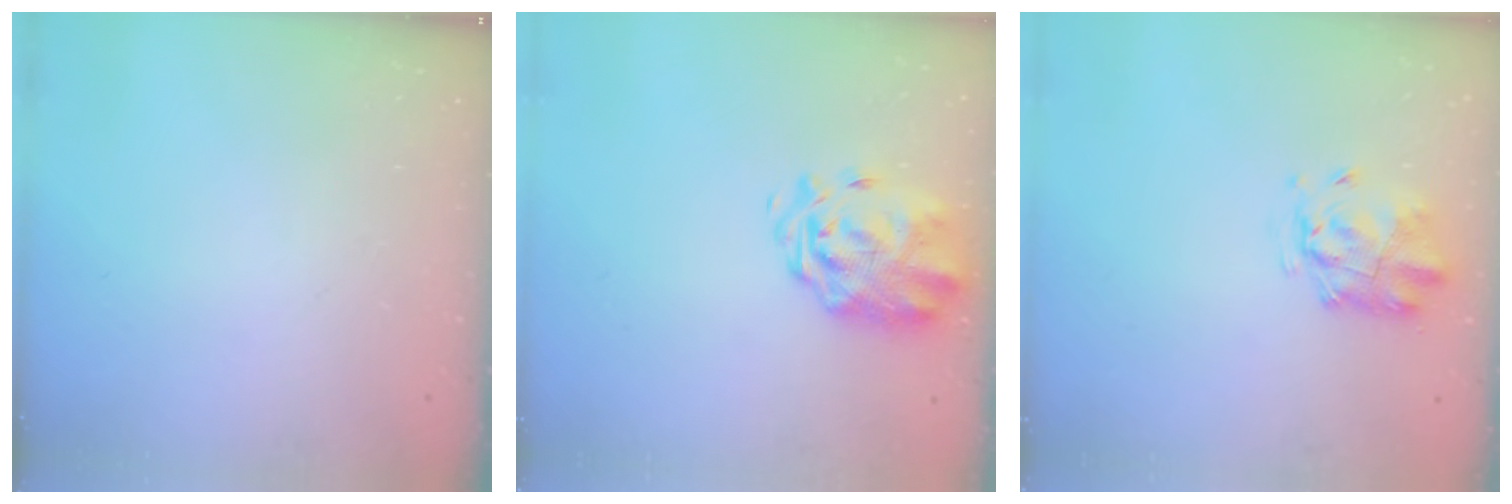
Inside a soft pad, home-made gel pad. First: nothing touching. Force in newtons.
{"total": 4.0, "press": 3.8, "slide": 1.2}
{"total": 2.6, "press": 2.4, "slide": 0.8}